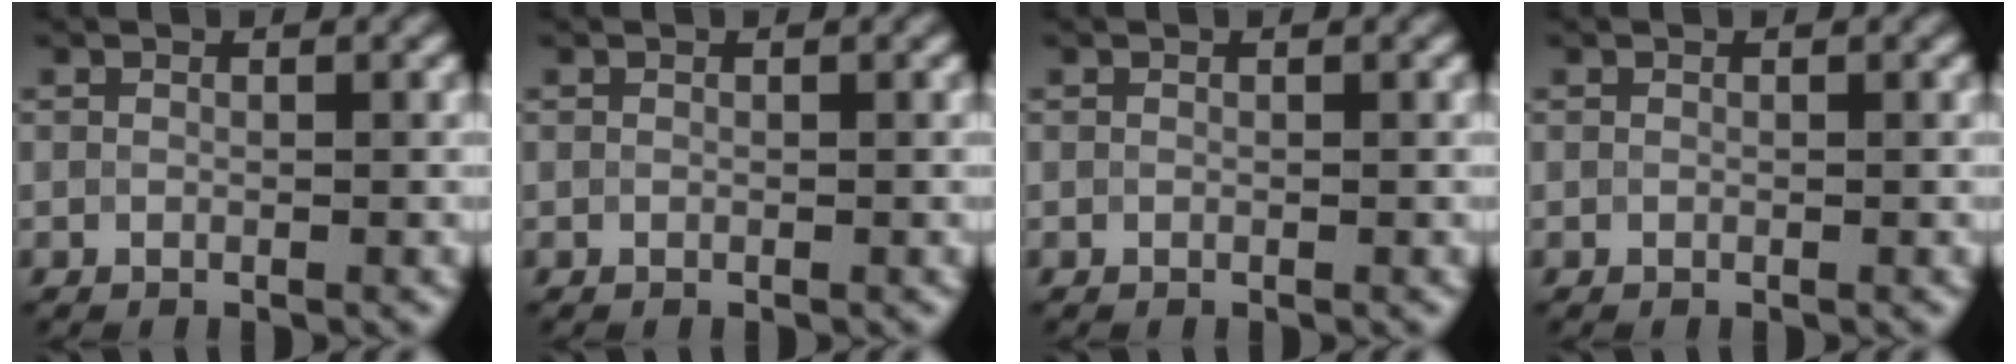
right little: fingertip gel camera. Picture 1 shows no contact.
{"total": 0.0}
{"total": 0.0}
{"total": 0.0}